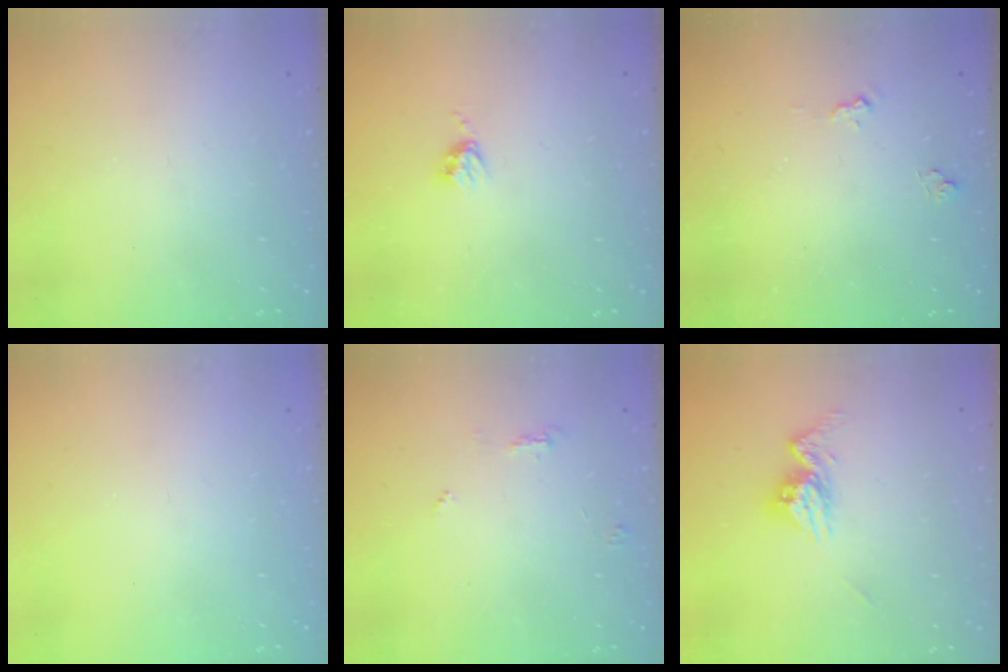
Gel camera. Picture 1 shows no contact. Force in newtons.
{"total": 3.8, "press": 3.8, "slide": 0.4}
{"total": 4.7, "press": 4.7, "slide": 0.5}
{"total": 0.0}
{"total": 5.6, "press": 5.6, "slide": 0.4}
{"total": 9.4, "press": 9.4, "slide": 0.8}